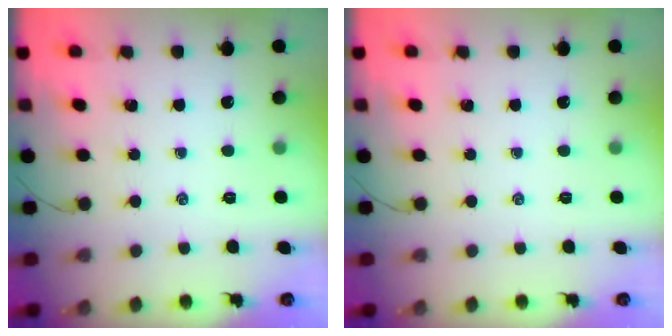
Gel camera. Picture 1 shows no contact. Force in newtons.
{"total": 0.0}